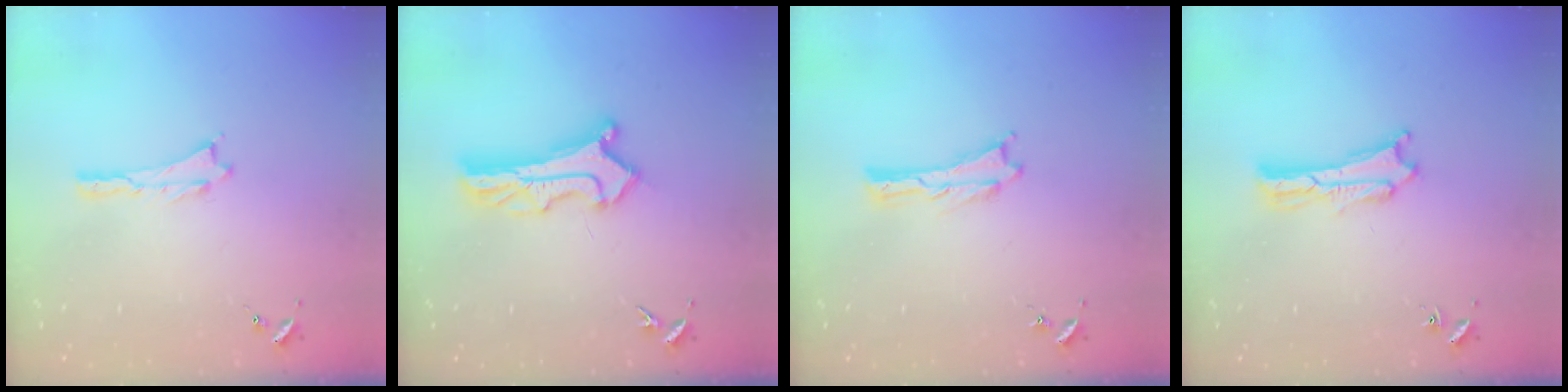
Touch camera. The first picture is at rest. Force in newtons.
{"total": 6.7, "press": 6.7, "slide": 0.6}
{"total": 0.0}
{"total": 1.8, "press": 1.8, "slide": 0.3}